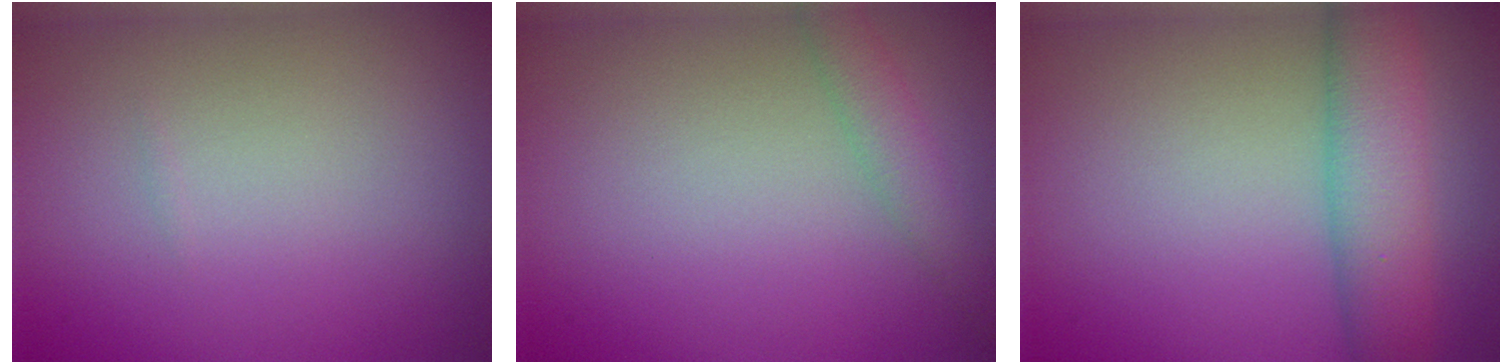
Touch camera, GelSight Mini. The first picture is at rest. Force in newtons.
{"total": 2.0, "press": 2.0, "slide": 0.0}
{"total": 5.8, "press": 5.8, "slide": 0.2}